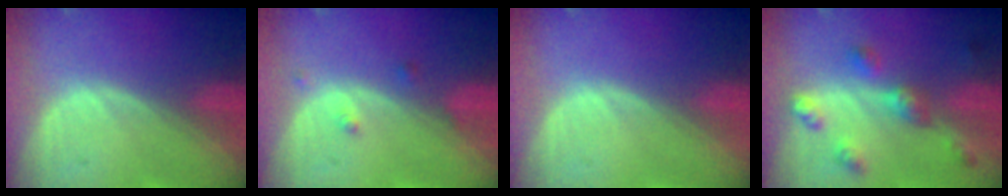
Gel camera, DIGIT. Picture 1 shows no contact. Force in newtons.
{"total": 1.6, "press": 1.5, "slide": 0.1}
{"total": 0.0}
{"total": 6.4, "press": 5.7, "slide": 2.9}